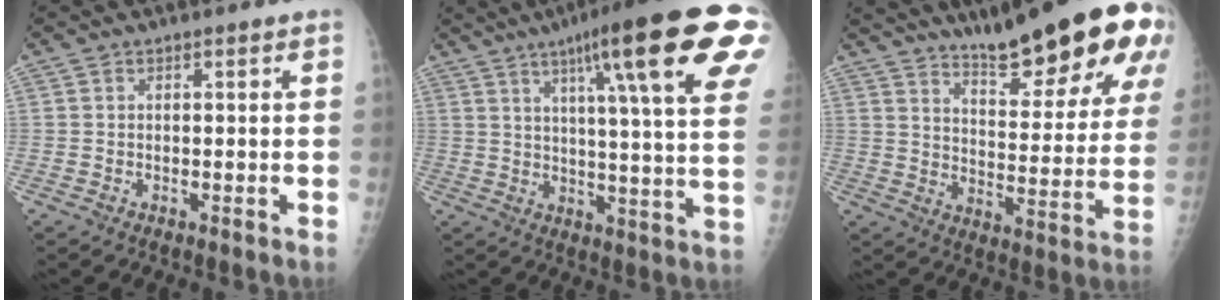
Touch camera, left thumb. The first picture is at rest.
{"total": 25.3, "force": [12.5, 3.5, 21.8], "torque": [-0.286, -0.019, 0.167]}
{"total": 24.2, "force": [16.2, 5.1, 17.2], "torque": [-0.215, -0.074, 0.235]}